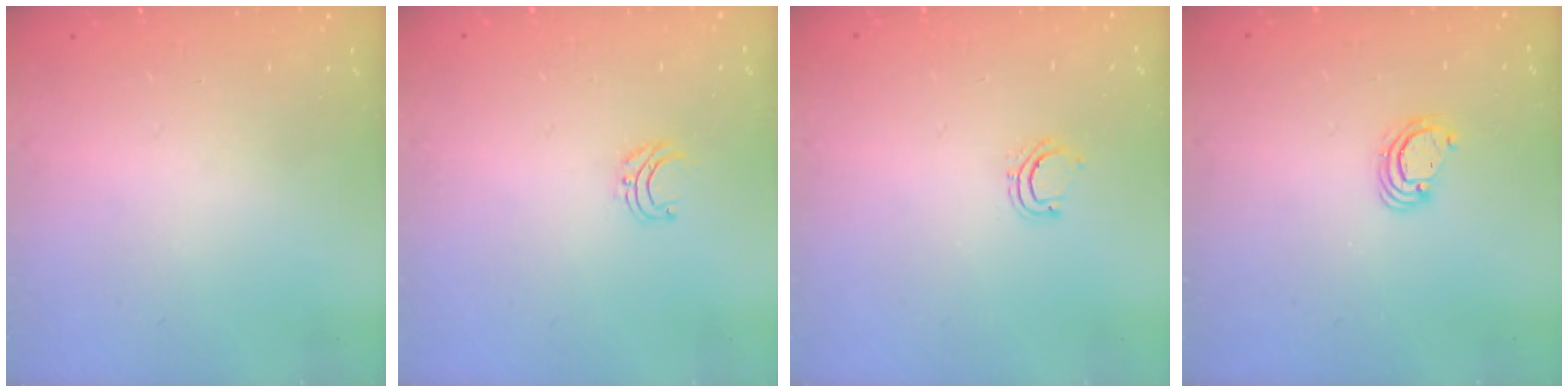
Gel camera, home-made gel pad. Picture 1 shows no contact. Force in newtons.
{"total": 4.2, "press": 4.2, "slide": 0.4}
{"total": 4.2, "press": 4.0, "slide": 1.2}
{"total": 4.0, "press": 3.9, "slide": 0.3}